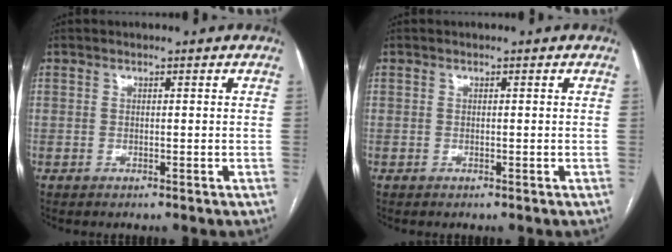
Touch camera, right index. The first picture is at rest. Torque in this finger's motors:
{"motor_torque": [0.00, 0.00, 0.00, 0.00]}